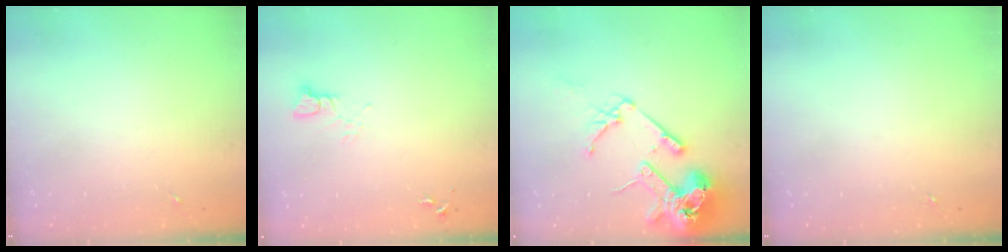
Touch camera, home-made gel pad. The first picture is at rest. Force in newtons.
{"total": 3.4, "press": 3.4, "slide": 0.3}
{"total": 17.6, "press": 17.4, "slide": 2.3}
{"total": 0.0}